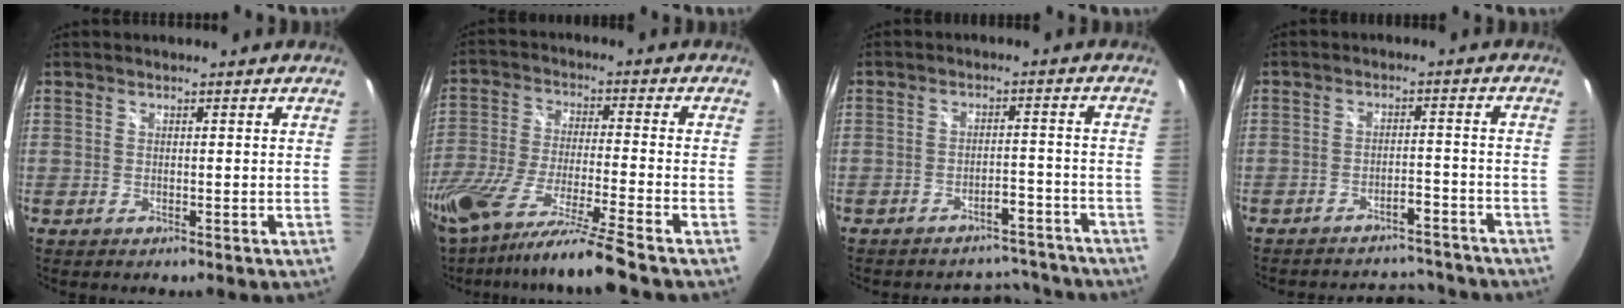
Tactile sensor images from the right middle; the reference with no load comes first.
{"total": 16.9, "force": [-13.7, -1.6, 9.8], "torque": [-0.184, -0.057, -0.241]}
{"total": 9.7, "force": [-8.7, 3.6, 2.0], "torque": [-0.033, 0.027, -0.100]}
{"total": 11.0, "force": [-10.0, 3.2, 3.2], "torque": [-0.069, 0.019, -0.125]}